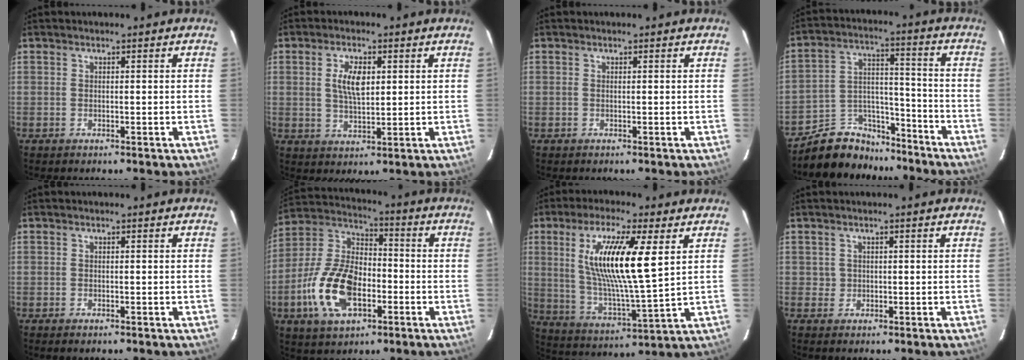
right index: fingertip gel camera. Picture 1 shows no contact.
{"total": 6.0, "force": [1.5, 2.8, 5.1], "torque": [-0.091, 0.003, 0.031]}
{"total": 0.0}
{"total": 12.1, "force": [-10.0, 6.5, 2.0], "torque": [-0.044, 0.061, -0.157]}
{"total": 0.6, "force": [-0.5, 0.2, 0.3], "torque": [-0.004, -0.002, -0.010]}
{"total": 16.8, "force": [-5.8, 9.4, 12.6], "torque": [-0.271, 0.007, -0.102]}
{"total": 17.0, "force": [5.4, 2.8, 15.9], "torque": [-0.296, -0.005, 0.106]}
{"total": 1.1, "force": [0.0, 1.1, -0.2], "torque": [0.007, 0.006, 0.004]}